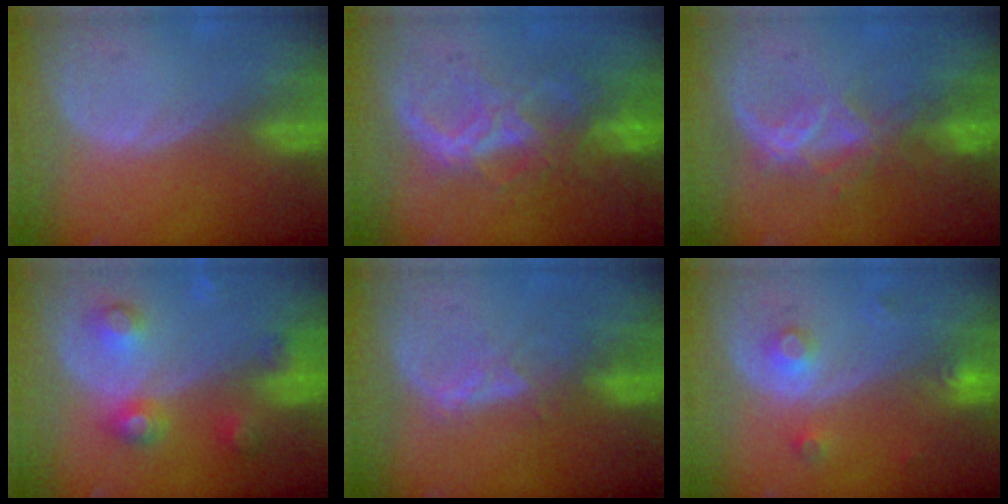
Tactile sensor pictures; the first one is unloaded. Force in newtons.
{"total": 8.9, "press": 7.6, "slide": 4.7}
{"total": 6.8, "press": 5.8, "slide": 3.5}
{"total": 5.6, "press": 5.6, "slide": 0.3}
{"total": 2.9, "press": 2.8, "slide": 0.7}
{"total": 3.2, "press": 2.9, "slide": 1.1}